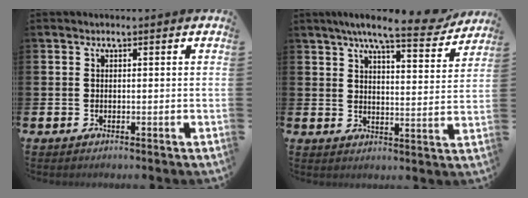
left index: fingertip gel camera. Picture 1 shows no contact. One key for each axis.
{"total": 8.2, "fx": 7.0, "fy": 1.0, "fz": 4.1, "tx": -0.082, "ty": -0.032, "tz": 0.119}